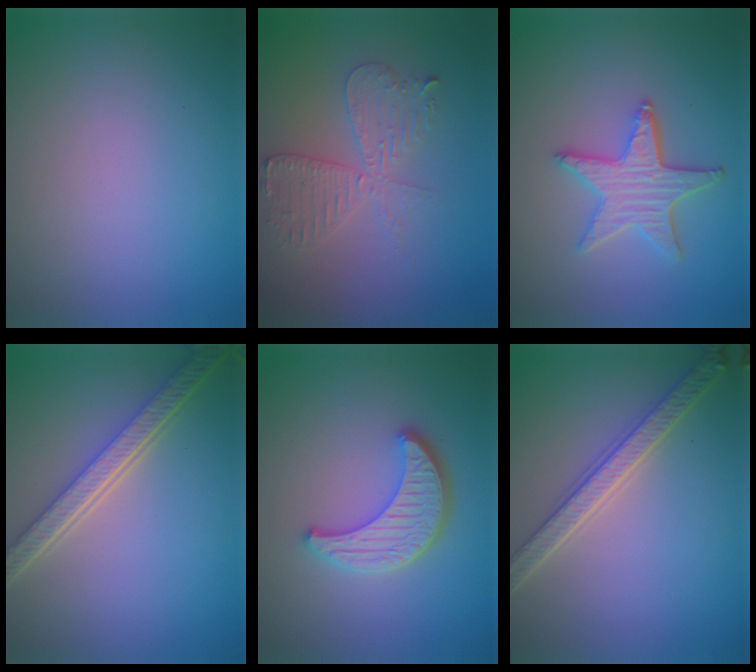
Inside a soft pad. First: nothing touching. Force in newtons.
{"total": 4.1, "press": 3.5, "slide": 2.1}
{"total": 4.4, "press": 3.7, "slide": 2.4}
{"total": 5.5, "press": 4.1, "slide": 3.8}
{"total": 4.4, "press": 3.8, "slide": 2.3}
{"total": 4.1, "press": 3.5, "slide": 2.2}